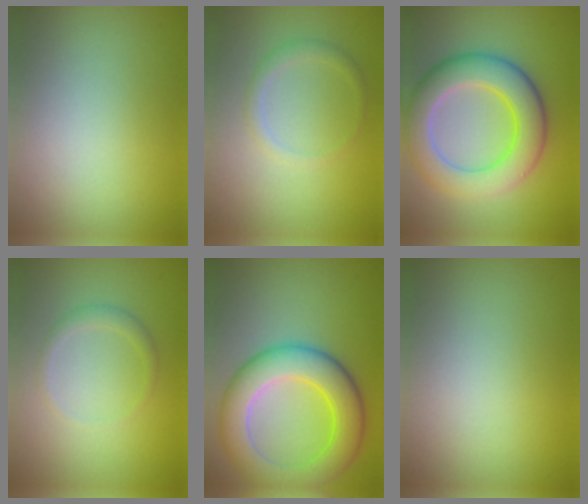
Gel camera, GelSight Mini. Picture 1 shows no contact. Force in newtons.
{"total": 1.5, "press": 1.5, "slide": 0.1}
{"total": 7.9, "press": 7.9, "slide": 0.3}
{"total": 1.4, "press": 1.4, "slide": 0.1}
{"total": 8.2, "press": 8.1, "slide": 0.3}
{"total": 0.0}